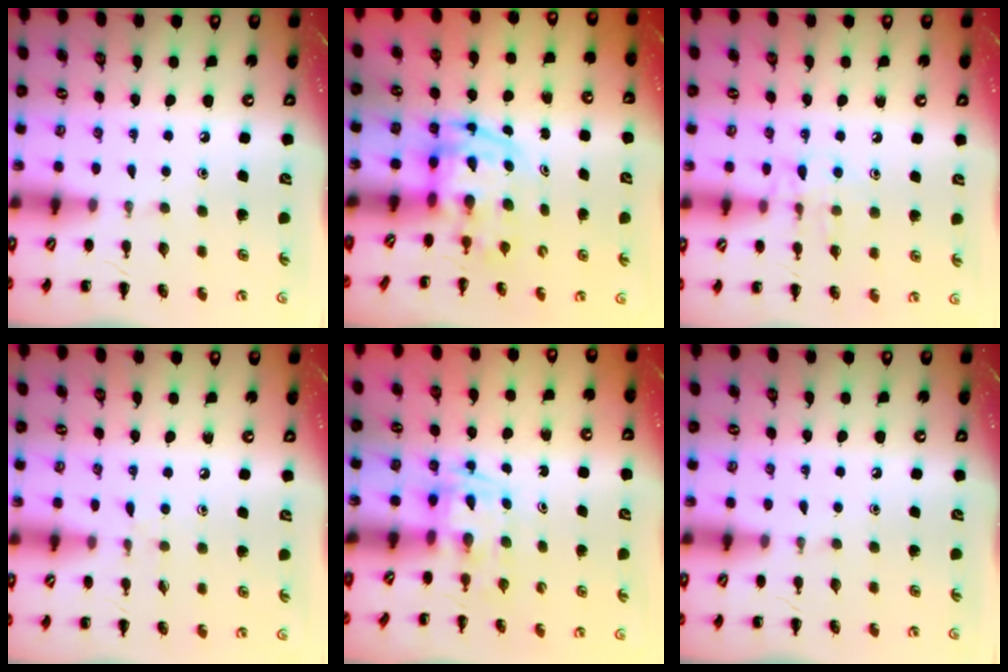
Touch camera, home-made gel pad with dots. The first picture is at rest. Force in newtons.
{"total": 3.9, "press": 3.8, "slide": 0.7}
{"total": 8.0, "press": 8.0, "slide": 0.9}
{"total": 5.1, "press": 4.8, "slide": 1.9}
{"total": 2.4, "press": 2.2, "slide": 1.1}
{"total": 0.0}